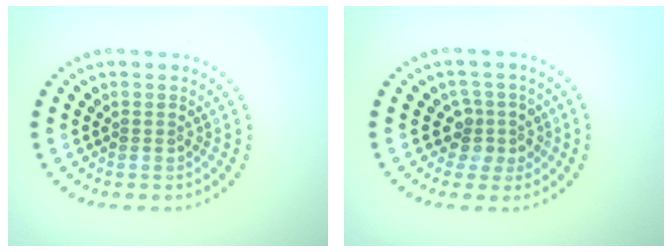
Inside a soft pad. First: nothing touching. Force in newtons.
{"total": 2.5, "press": 1.9, "slide": 1.6}